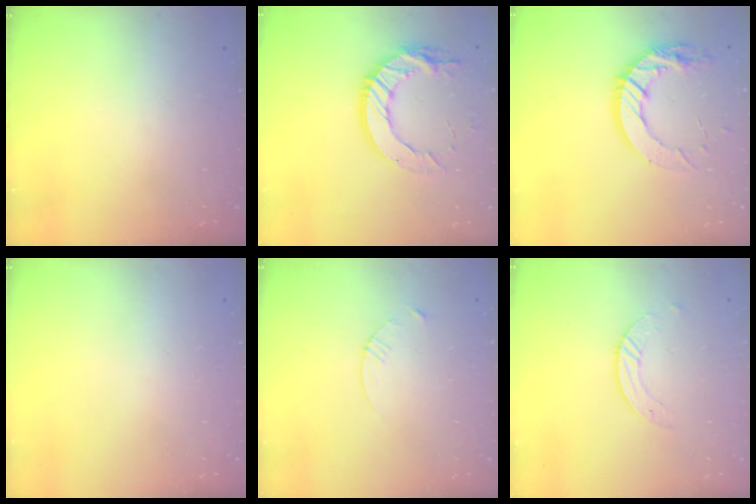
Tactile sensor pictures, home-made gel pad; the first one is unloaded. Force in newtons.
{"total": 14.6, "press": 14.5, "slide": 0.9}
{"total": 13.8, "press": 13.8, "slide": 1.0}
{"total": 0.0}
{"total": 3.4, "press": 3.3, "slide": 0.3}
{"total": 3.4, "press": 3.4, "slide": 0.1}